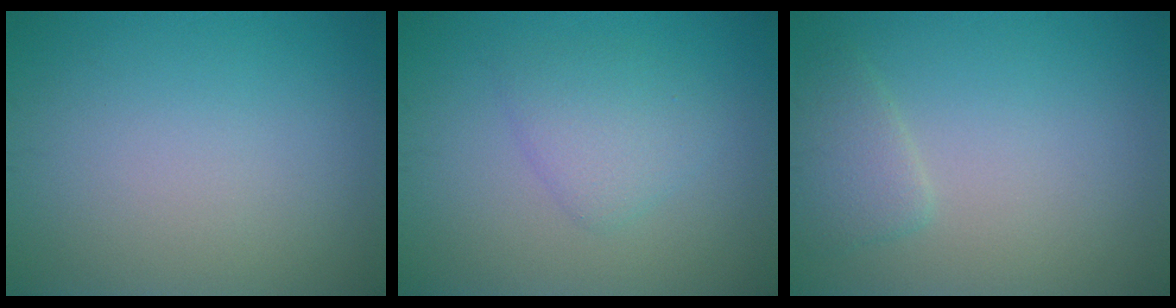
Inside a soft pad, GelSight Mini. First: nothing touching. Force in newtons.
{"total": 2.6, "press": 2.6, "slide": 0.2}
{"total": 2.2, "press": 2.2, "slide": 0.1}